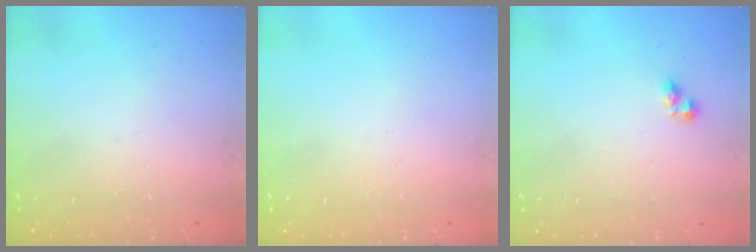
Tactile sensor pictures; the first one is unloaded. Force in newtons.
{"total": 0.0}
{"total": 4.6, "press": 4.6, "slide": 0.6}